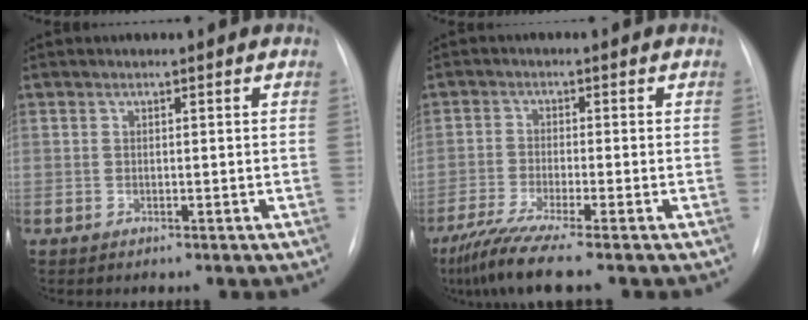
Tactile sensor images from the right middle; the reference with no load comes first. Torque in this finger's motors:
{"motor_torque": [1.05, -0.99, 0.17, 0.10]}